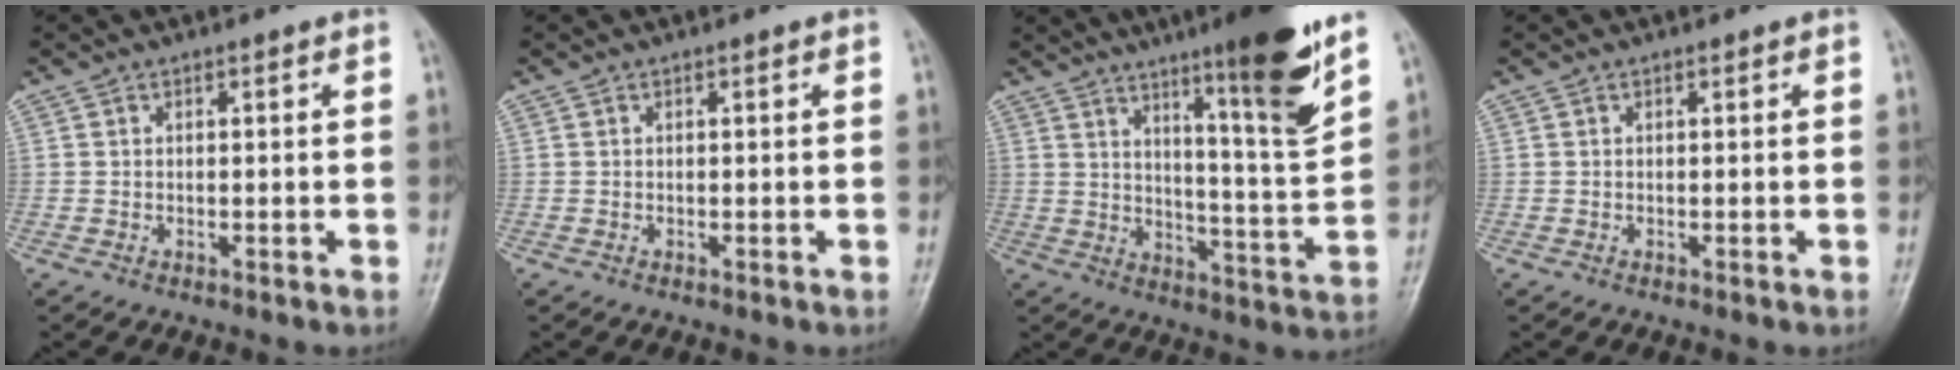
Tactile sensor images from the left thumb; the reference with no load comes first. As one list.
[{"total": 0.0}, {"total": 15.6, "force": [9.9, 1.1, 12.0], "torque": [-0.164, -0.066, 0.152]}, {"total": 0.0}]